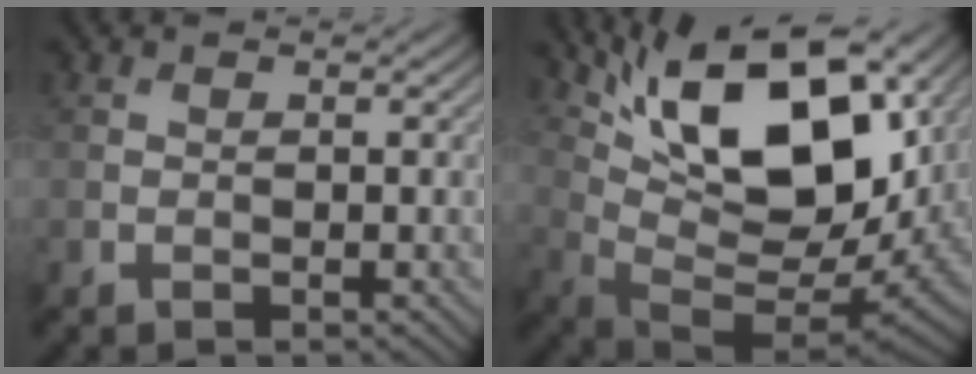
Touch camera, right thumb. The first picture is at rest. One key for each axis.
{"total": 18.6, "fx": 7.3, "fy": 8.2, "fz": 15.0, "tx": -0.254, "ty": 0.021, "tz": 0.123}